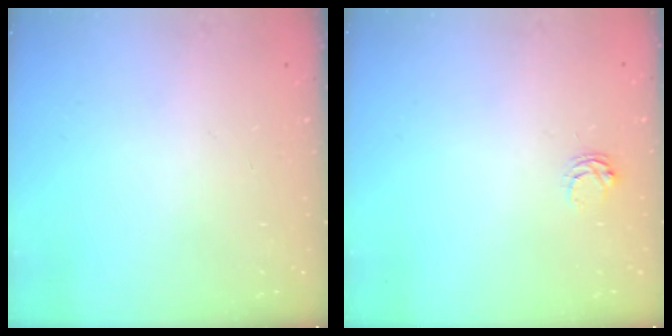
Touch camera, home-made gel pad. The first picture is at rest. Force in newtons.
{"total": 3.9, "press": 3.9, "slide": 0.2}